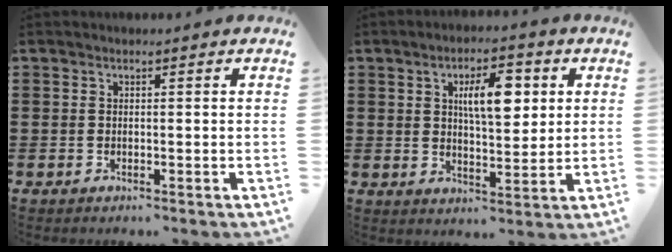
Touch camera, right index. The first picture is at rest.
{"total": 7.6, "force": [2.4, 3.0, 6.6], "torque": [-0.111, 0.001, 0.034]}